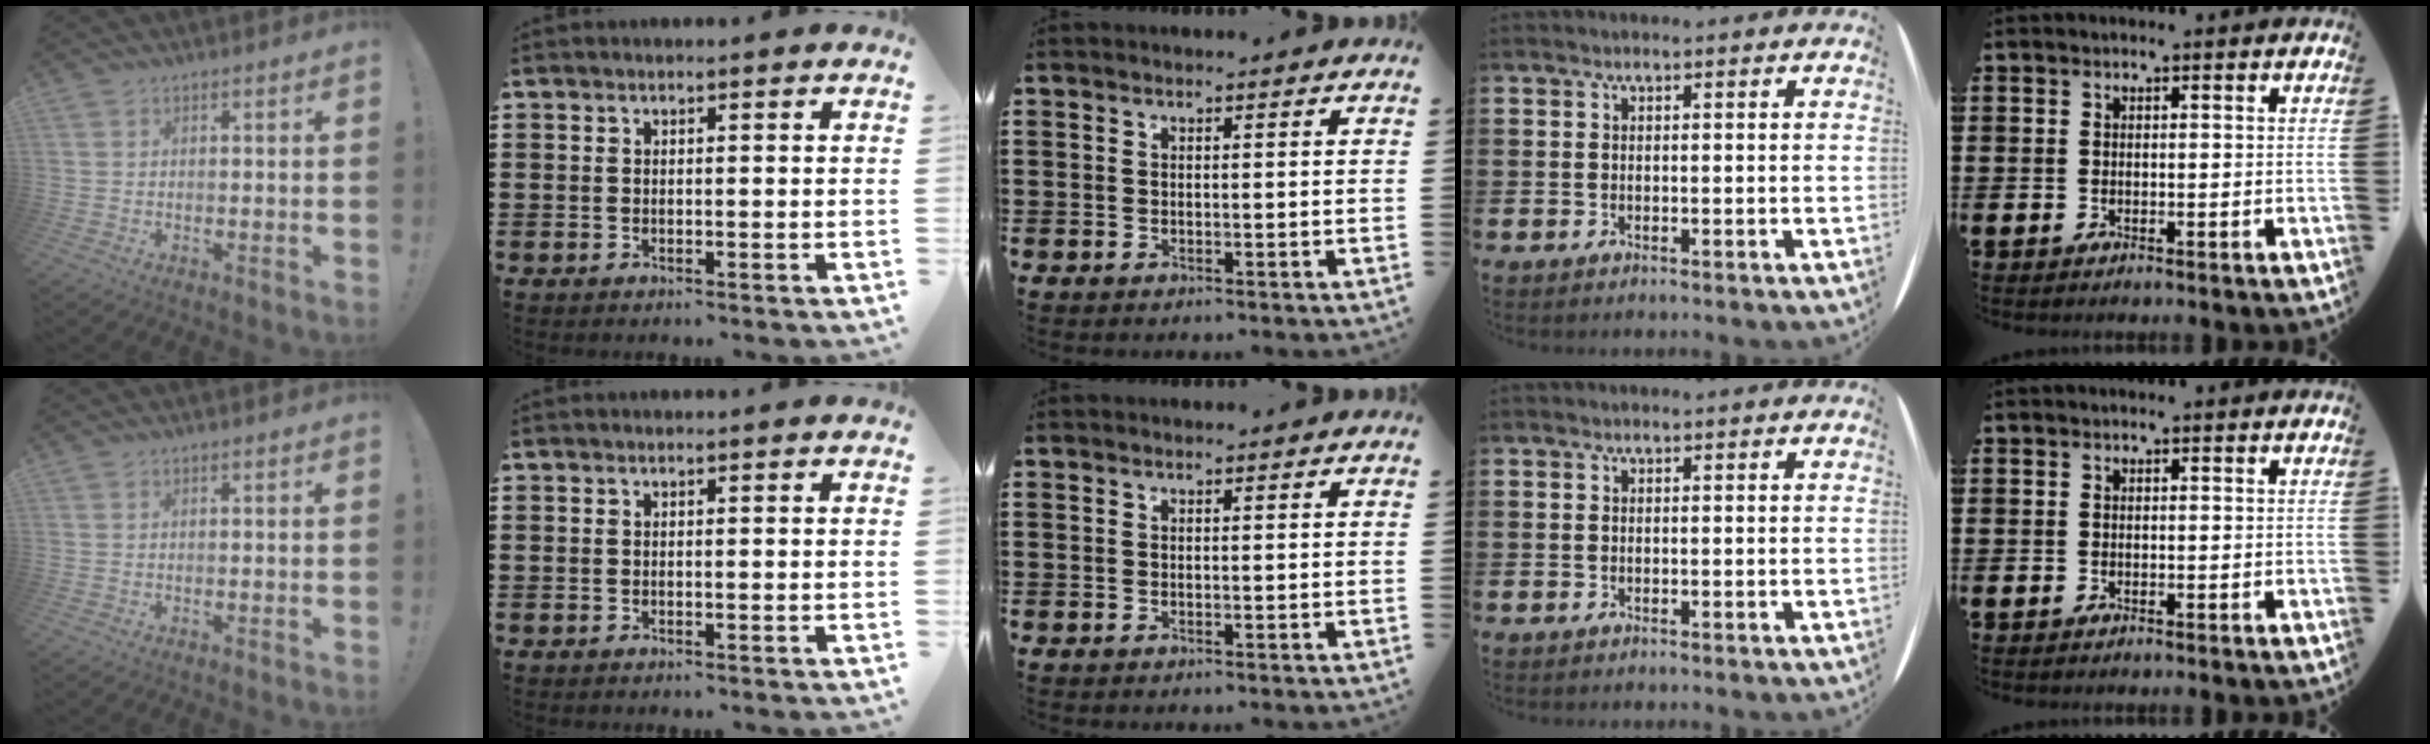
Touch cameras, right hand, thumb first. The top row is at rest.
{}